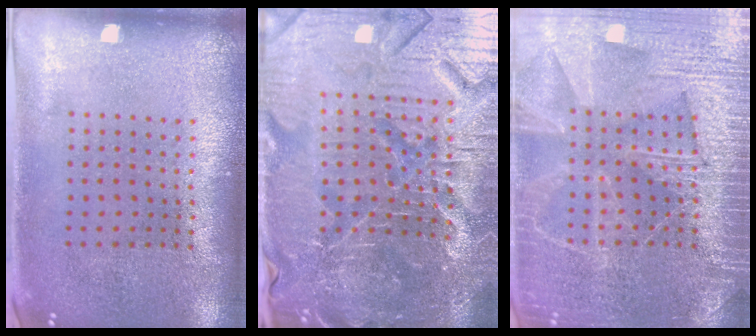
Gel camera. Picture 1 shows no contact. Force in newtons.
{"total": 5.9, "press": 5.5, "slide": 2.2}
{"total": 6.5, "press": 6.5, "slide": 0.8}